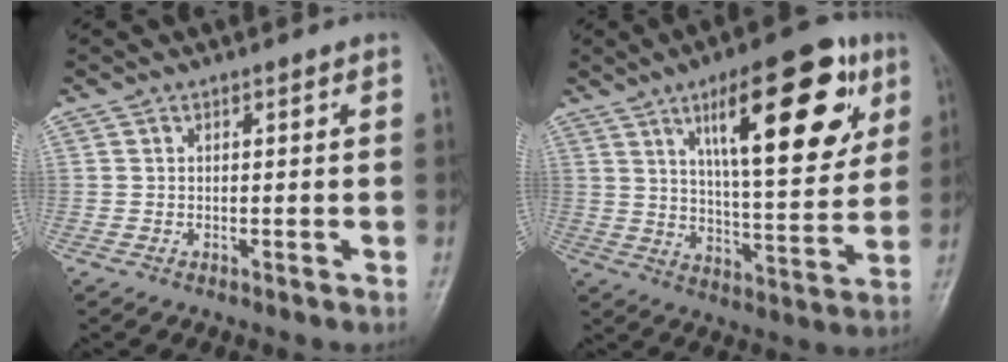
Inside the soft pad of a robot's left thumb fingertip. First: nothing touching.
{"total": 21.6, "force": [9.3, 7.4, 18.1], "torque": [-0.224, -0.029, 0.142]}